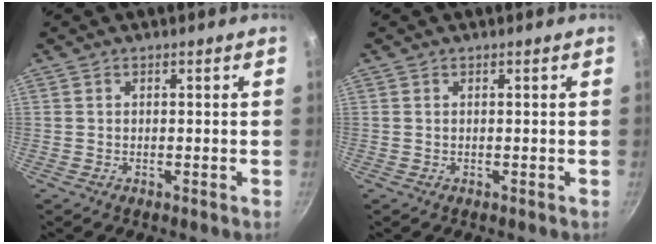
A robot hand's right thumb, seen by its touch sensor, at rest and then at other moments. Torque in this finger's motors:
{"motor_torque": [0.18, 0.07, 0.08, -0.29, 0.03]}